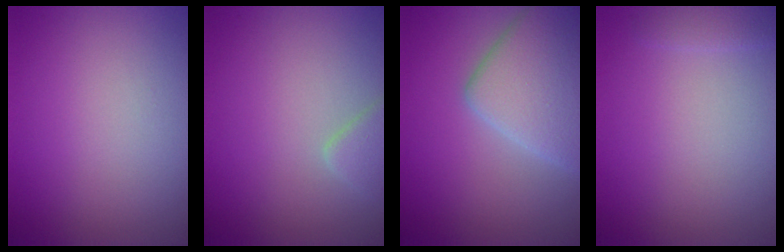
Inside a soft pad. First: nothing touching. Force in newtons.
{"total": 1.7, "press": 1.7, "slide": 0.1}
{"total": 6.7, "press": 6.7, "slide": 0.2}
{"total": 1.0, "press": 1.0, "slide": 0.1}